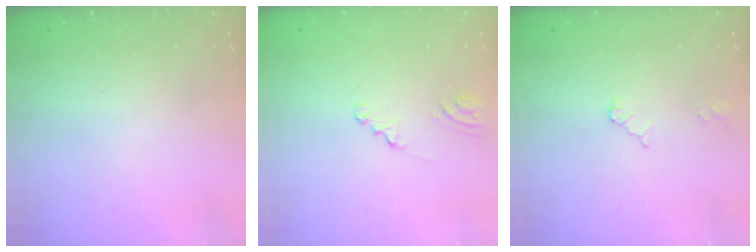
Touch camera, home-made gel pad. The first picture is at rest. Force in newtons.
{"total": 1.3, "press": 1.3, "slide": 0.1}
{"total": 2.6, "press": 2.6, "slide": 0.4}